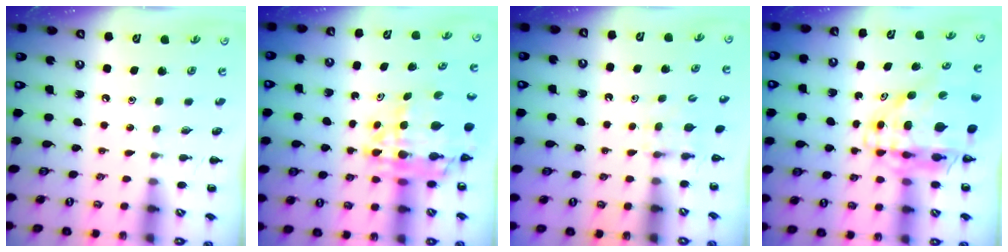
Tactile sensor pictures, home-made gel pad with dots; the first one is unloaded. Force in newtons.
{"total": 14.2, "press": 13.6, "slide": 4.3}
{"total": 3.7, "press": 3.3, "slide": 1.5}
{"total": 10.7, "press": 10.2, "slide": 3.4}